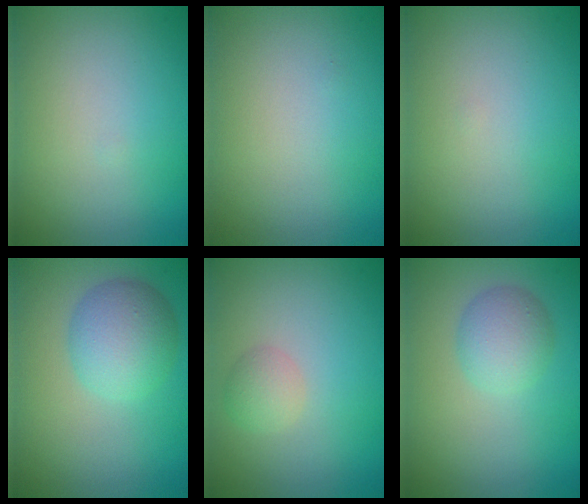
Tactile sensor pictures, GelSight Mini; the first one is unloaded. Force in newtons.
{"total": 0.0}
{"total": 0.0}
{"total": 4.7, "press": 4.7, "slide": 0.2}
{"total": 1.7, "press": 1.7, "slide": 0.1}
{"total": 3.0, "press": 3.0, "slide": 0.0}